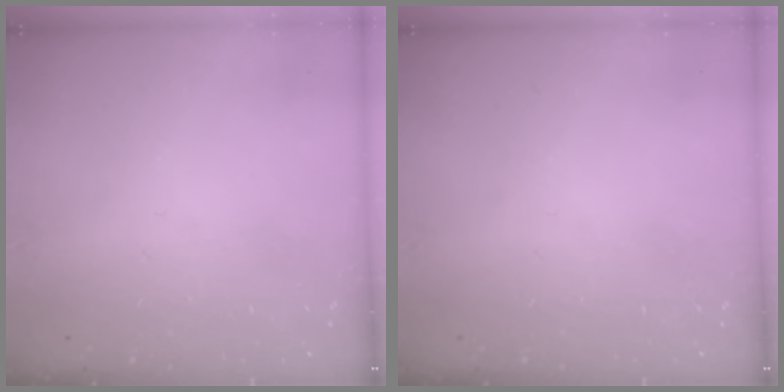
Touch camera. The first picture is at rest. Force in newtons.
{"total": 0.0}